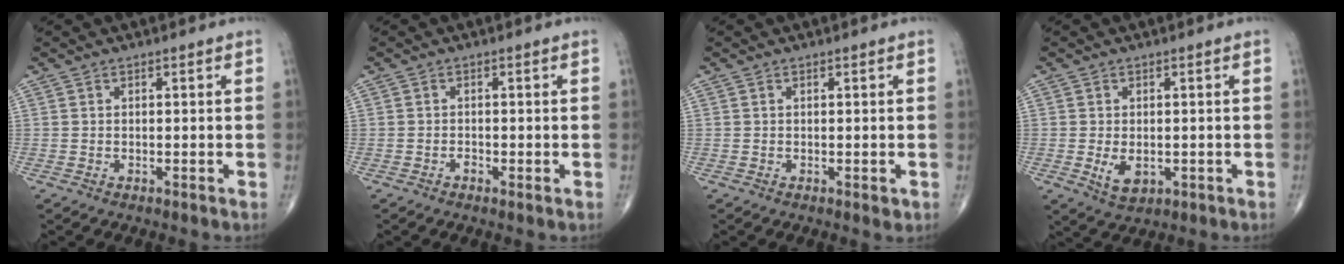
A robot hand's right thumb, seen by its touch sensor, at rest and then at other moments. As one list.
[{"total": 0.9, "force": [-0.5, 0.4, 0.7], "torque": [-0.009, 0.001, -0.012]}, {"total": 1.1, "force": [-0.2, 0.5, 1.0], "torque": [-0.008, -0.003, 0.000]}, {"total": 4.3, "force": [-0.9, 2.7, 3.3], "torque": [-0.047, -0.007, -0.005]}]